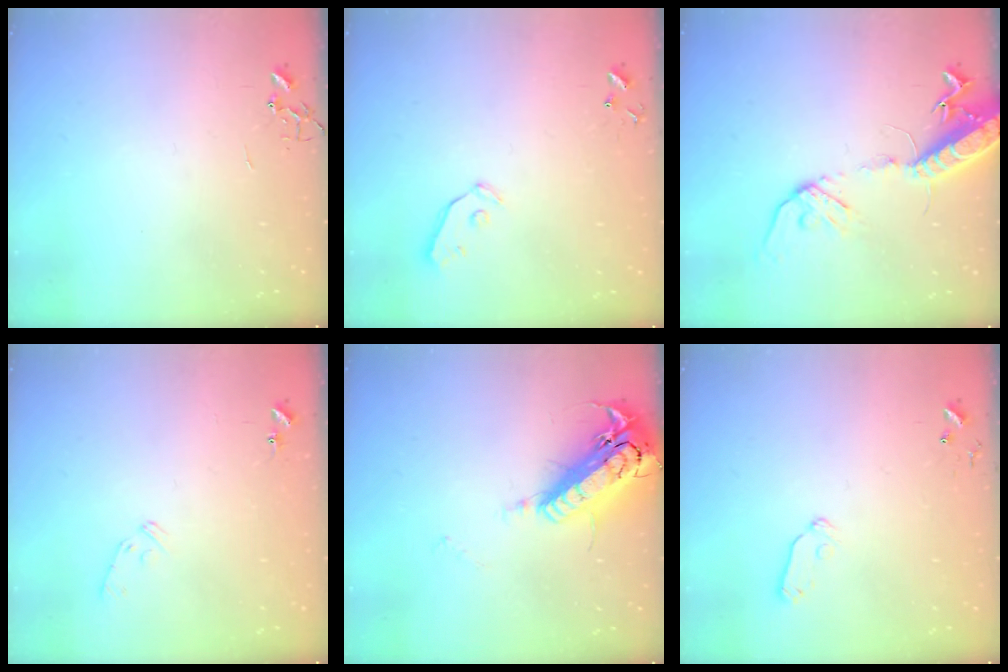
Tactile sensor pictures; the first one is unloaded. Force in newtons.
{"total": 4.0, "press": 3.9, "slide": 0.7}
{"total": 16.2, "press": 15.8, "slide": 3.6}
{"total": 6.7, "press": 6.7, "slide": 0.7}
{"total": 21.3, "press": 20.9, "slide": 4.0}
{"total": 6.8, "press": 6.7, "slide": 0.8}